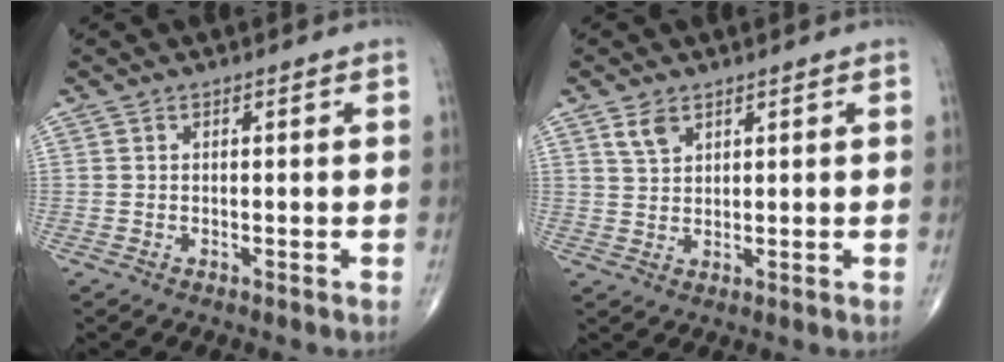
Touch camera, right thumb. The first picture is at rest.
{"total": 3.3, "force": [2.1, 1.9, 1.8], "torque": [-0.029, -0.009, 0.045]}